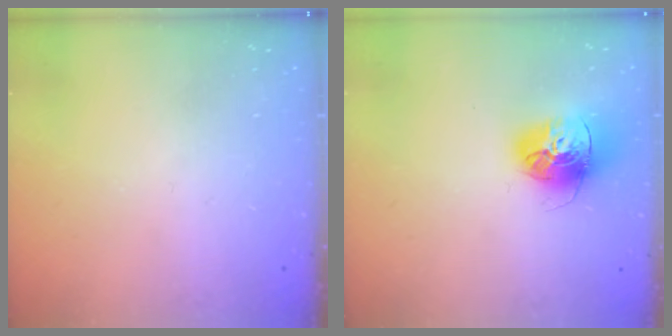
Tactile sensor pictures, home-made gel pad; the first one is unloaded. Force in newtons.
{"total": 15.7, "press": 15.6, "slide": 1.6}